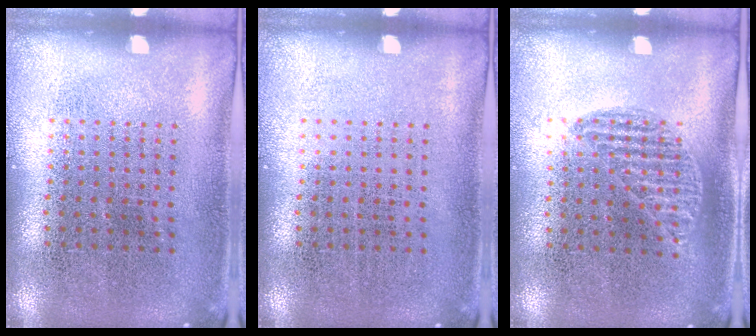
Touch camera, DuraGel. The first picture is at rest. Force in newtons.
{"total": 0.0}
{"total": 0.9, "press": 0.7, "slide": 0.5}